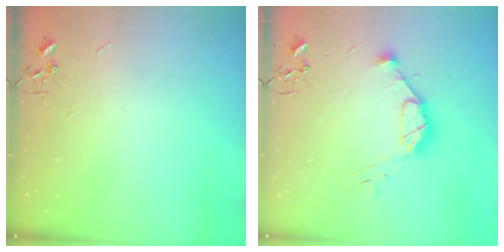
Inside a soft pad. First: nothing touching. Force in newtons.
{"total": 10.2, "press": 10.2, "slide": 1.1}